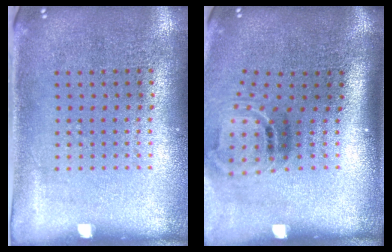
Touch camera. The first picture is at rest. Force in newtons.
{"total": 1.9, "press": 1.1, "slide": 1.5}